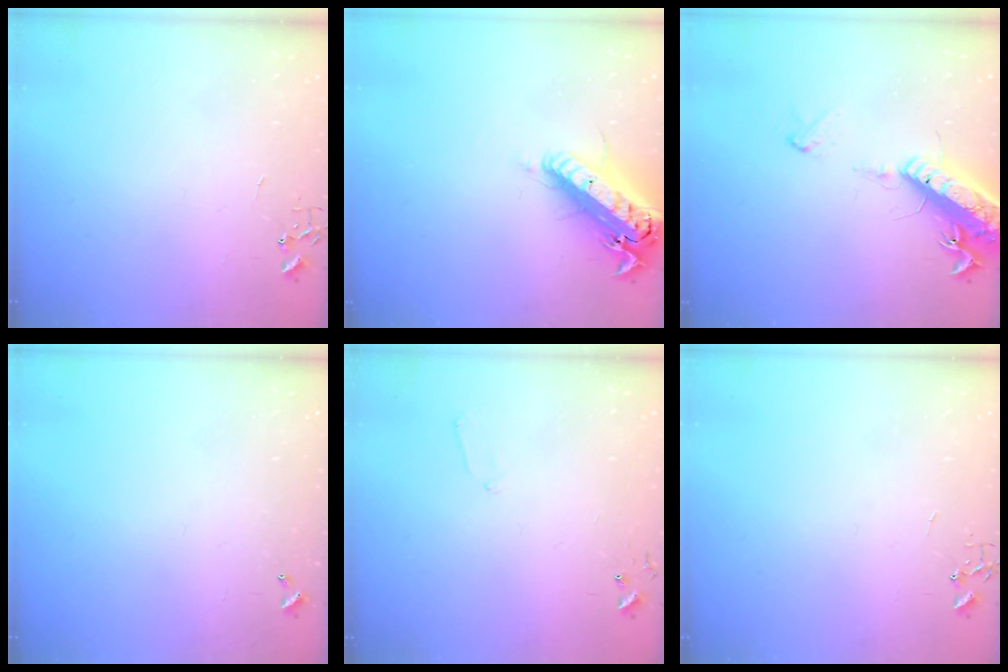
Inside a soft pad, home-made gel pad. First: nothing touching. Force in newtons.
{"total": 19.3, "press": 18.8, "slide": 4.3}
{"total": 17.9, "press": 17.5, "slide": 3.9}
{"total": 0.0}
{"total": 5.1, "press": 5.0, "slide": 0.6}
{"total": 0.0}